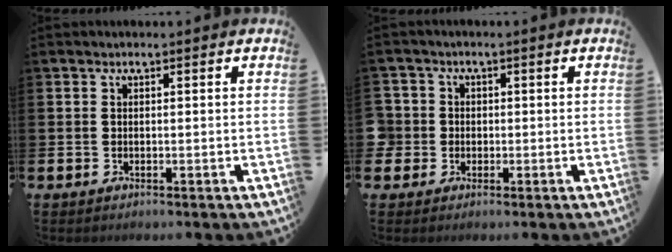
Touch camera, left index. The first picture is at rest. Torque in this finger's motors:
{"motor_torque": [0.07, 0.02, -0.01, -0.04]}